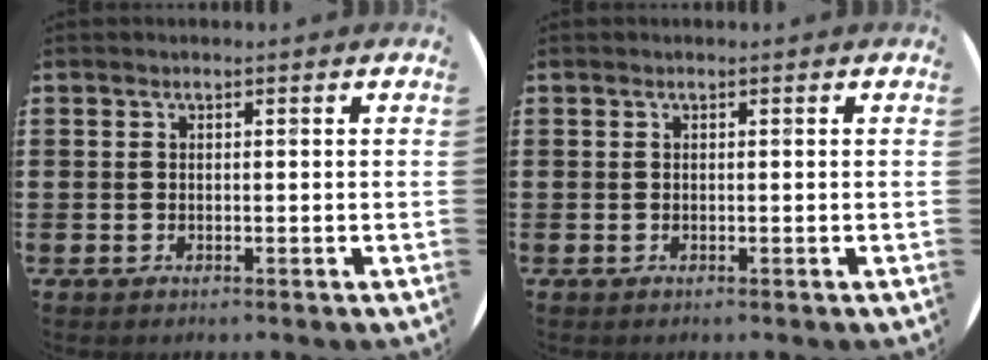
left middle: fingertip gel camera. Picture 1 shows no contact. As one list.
[{"total": 0.0}]